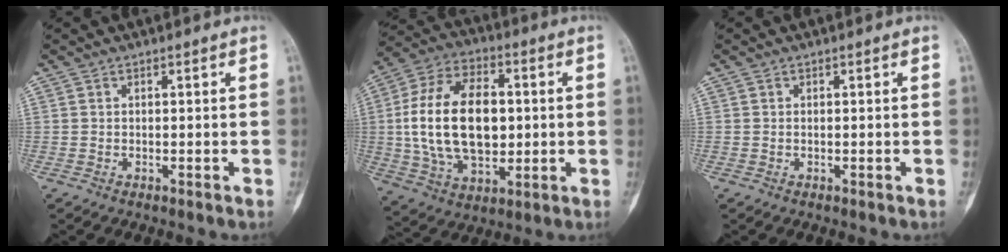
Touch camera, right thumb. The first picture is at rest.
{"total": 20.9, "force": [1.0, 12.6, 16.7], "torque": [-0.295, 0.007, 0.023]}
{"total": 0.0}